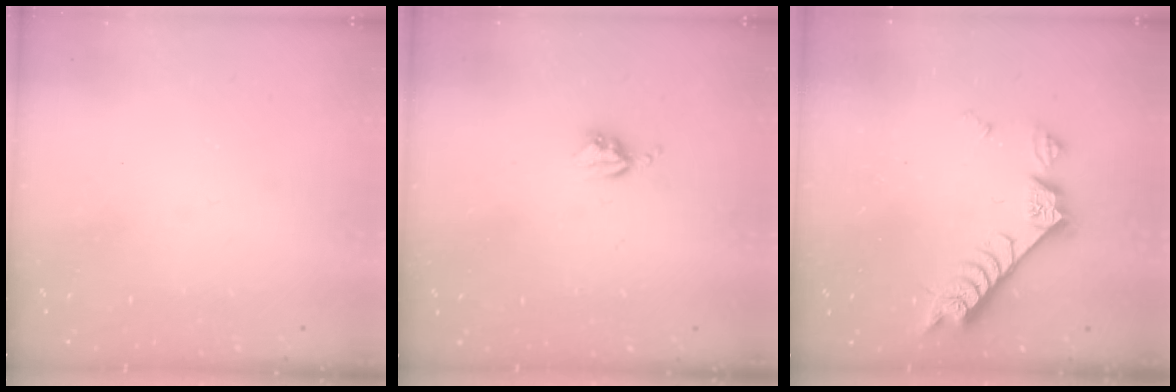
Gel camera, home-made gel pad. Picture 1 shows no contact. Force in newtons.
{"total": 3.9, "press": 3.9, "slide": 0.5}
{"total": 8.3, "press": 8.2, "slide": 1.3}